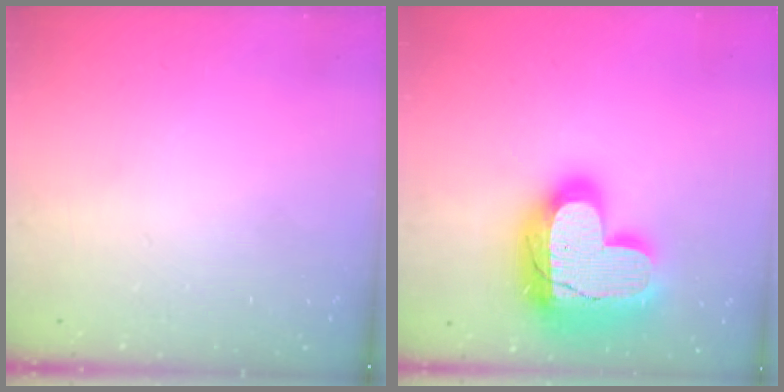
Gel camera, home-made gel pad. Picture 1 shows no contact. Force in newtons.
{"total": 27.3, "press": 27.2, "slide": 2.0}